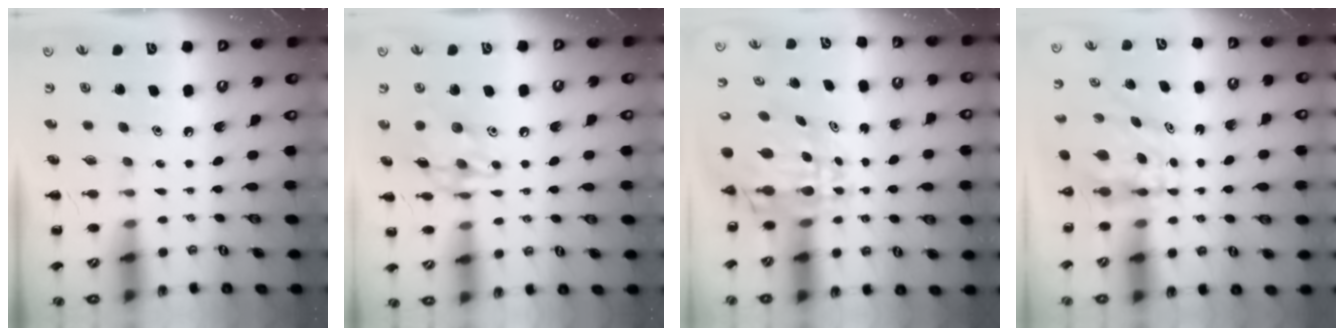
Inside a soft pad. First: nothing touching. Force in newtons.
{"total": 13.2, "press": 13.2, "slide": 0.7}
{"total": 9.9, "press": 9.5, "slide": 2.7}
{"total": 6.0, "press": 5.9, "slide": 1.0}